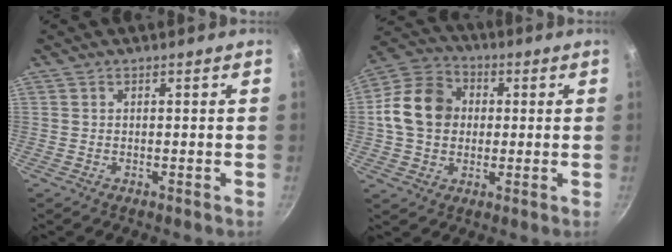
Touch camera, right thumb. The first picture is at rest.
{"total": 13.1, "force": [0.8, 10.8, 7.5], "torque": [-0.106, 0.018, -0.002]}